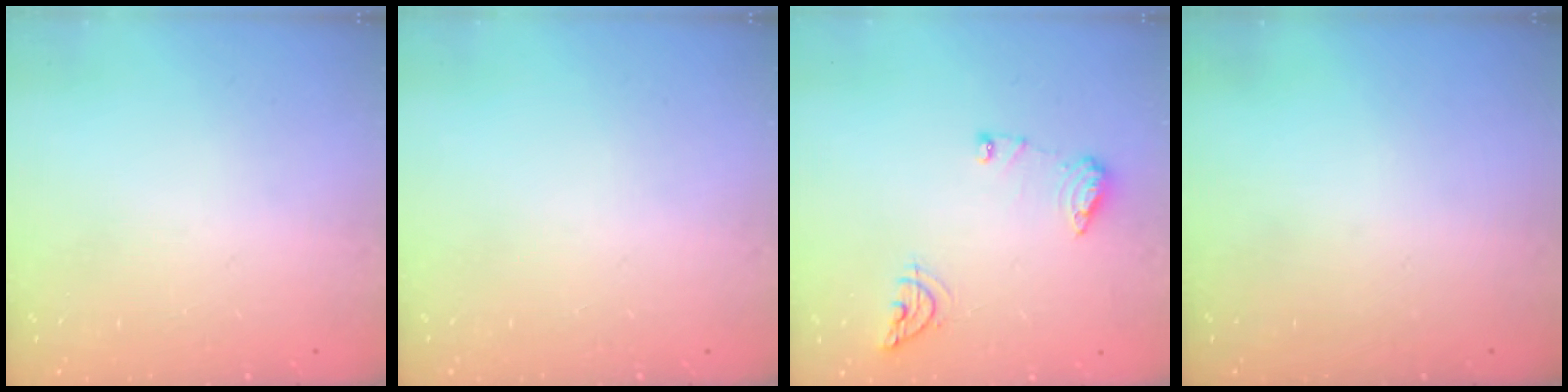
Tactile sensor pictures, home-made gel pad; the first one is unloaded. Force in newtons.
{"total": 0.0}
{"total": 9.5, "press": 9.5, "slide": 0.9}
{"total": 0.0}